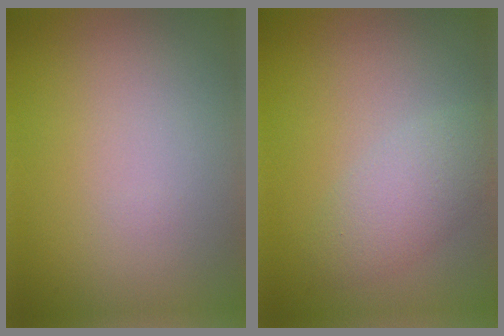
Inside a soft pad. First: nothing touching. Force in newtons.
{"total": 3.0, "press": 3.0, "slide": 0.2}